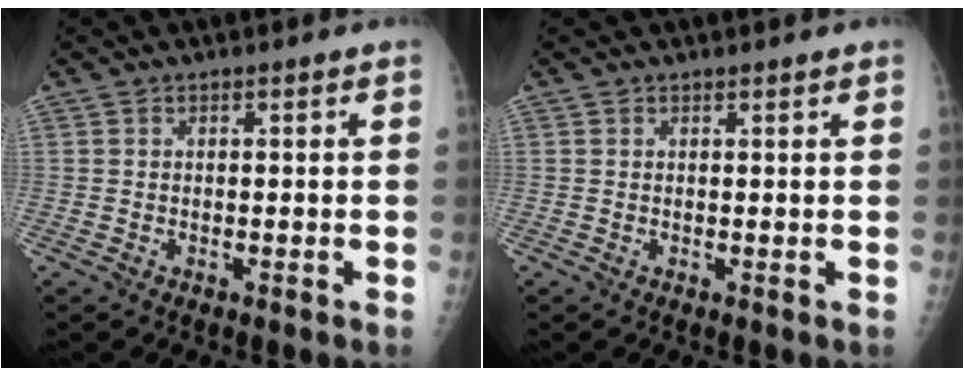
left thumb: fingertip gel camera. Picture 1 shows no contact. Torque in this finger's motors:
{"motor_torque": [0.03, 0.17, -0.13, -0.38, -0.05]}